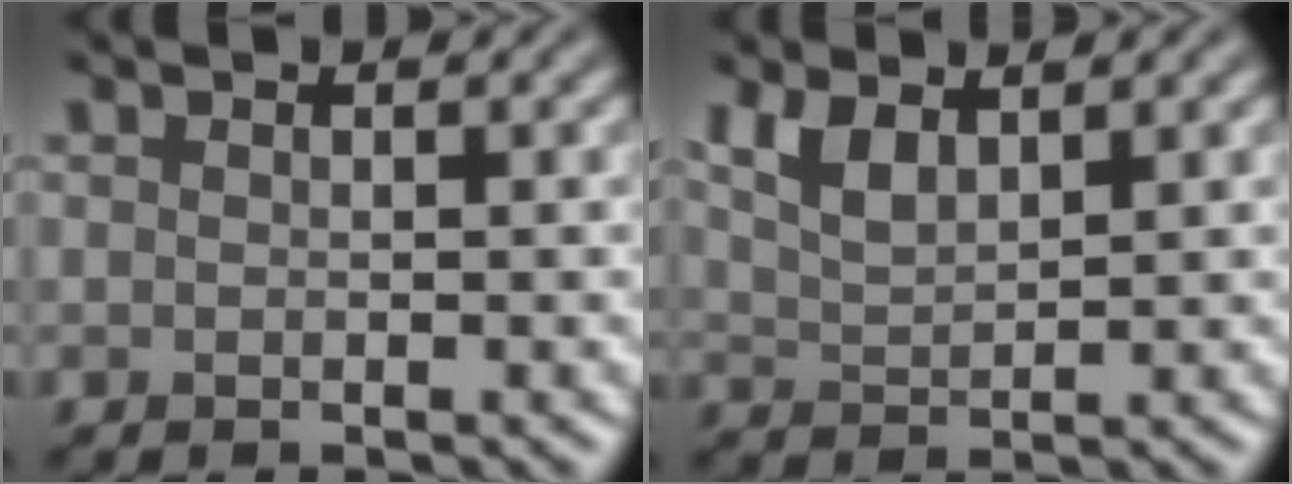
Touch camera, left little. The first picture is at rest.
{"total": 2.9, "force": [1.9, 1.2, 1.9], "torque": [-0.045, 0.000, 0.041]}